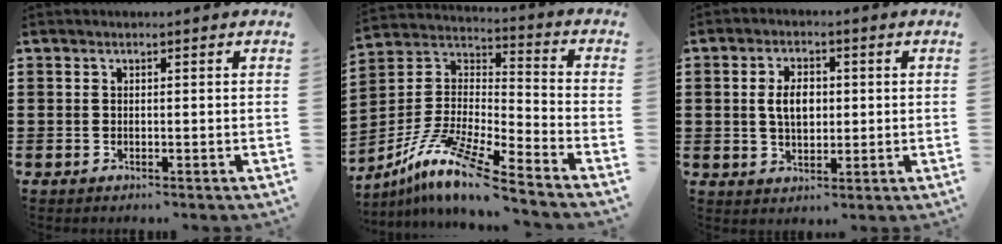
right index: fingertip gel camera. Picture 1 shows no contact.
{"total": 11.4, "force": [-8.8, 0.5, 7.2], "torque": [-0.152, -0.003, -0.180]}
{"total": 4.8, "force": [0.3, 2.8, 3.9], "torque": [-0.071, 0.001, -0.002]}